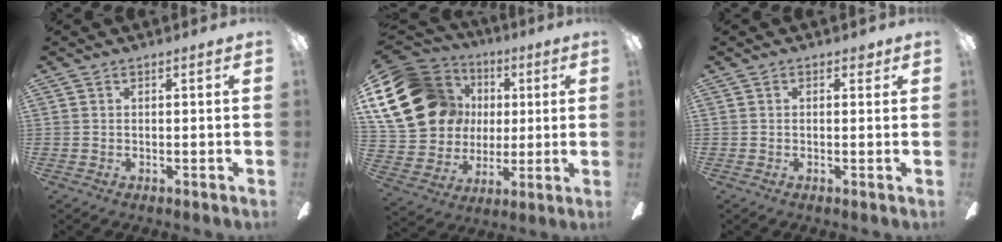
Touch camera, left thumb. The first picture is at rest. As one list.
[{"total": 22.8, "force": [5.6, 19.1, 11.1], "torque": [-0.223, 0.000, 0.124]}, {"total": 1.7, "force": [1.0, 1.1, 0.9], "torque": [-0.002, -0.001, 0.014]}]